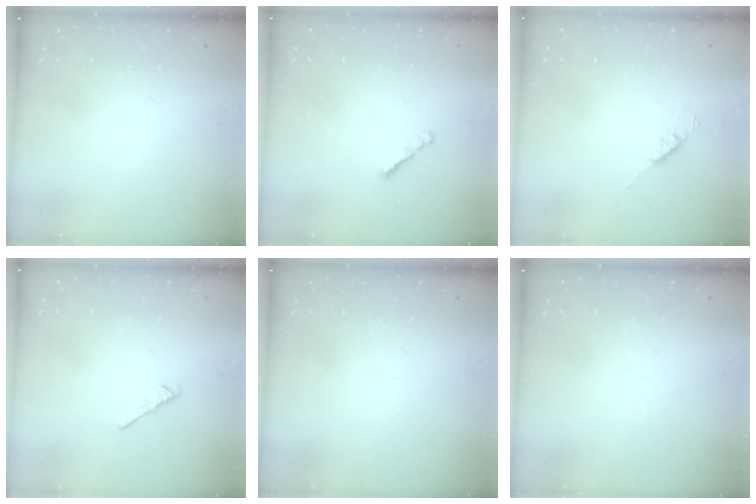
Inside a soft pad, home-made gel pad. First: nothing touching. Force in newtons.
{"total": 1.8, "press": 1.7, "slide": 0.6}
{"total": 3.5, "press": 3.4, "slide": 0.6}
{"total": 2.4, "press": 2.3, "slide": 0.6}
{"total": 0.0}
{"total": 0.0}